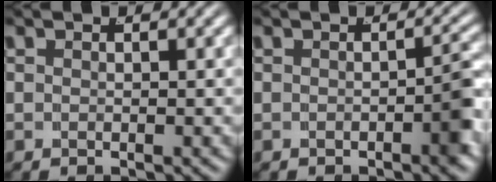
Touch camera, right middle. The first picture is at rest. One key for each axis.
{"total": 2.2, "fx": -0.9, "fy": 0.5, "fz": 1.9, "tx": -0.023, "ty": 0.001, "tz": -0.016}